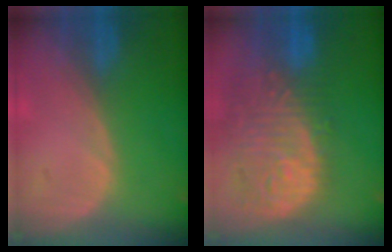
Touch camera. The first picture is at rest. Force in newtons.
{"total": 13.8, "press": 11.5, "slide": 7.7}